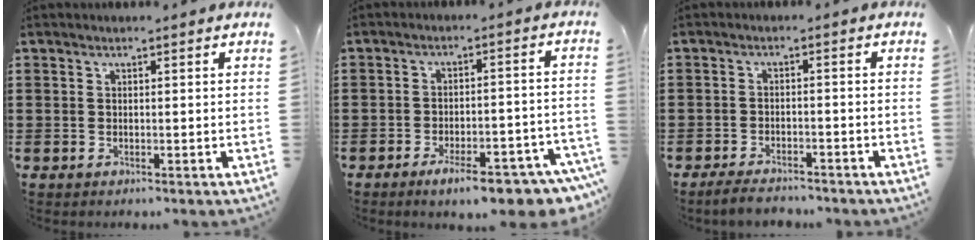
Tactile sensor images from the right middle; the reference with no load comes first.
{"total": 8.1, "force": [-5.8, 1.6, 5.4], "torque": [-0.083, 0.004, -0.099]}
{"total": 3.1, "force": [-2.9, 0.5, 0.9], "torque": [-0.022, 0.000, -0.061]}